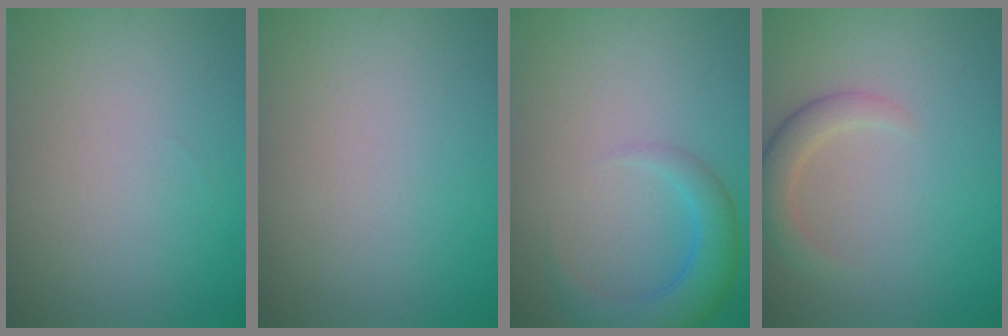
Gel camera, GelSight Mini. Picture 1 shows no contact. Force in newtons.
{"total": 0.0}
{"total": 4.1, "press": 4.1, "slide": 0.2}
{"total": 2.5, "press": 2.5, "slide": 0.2}